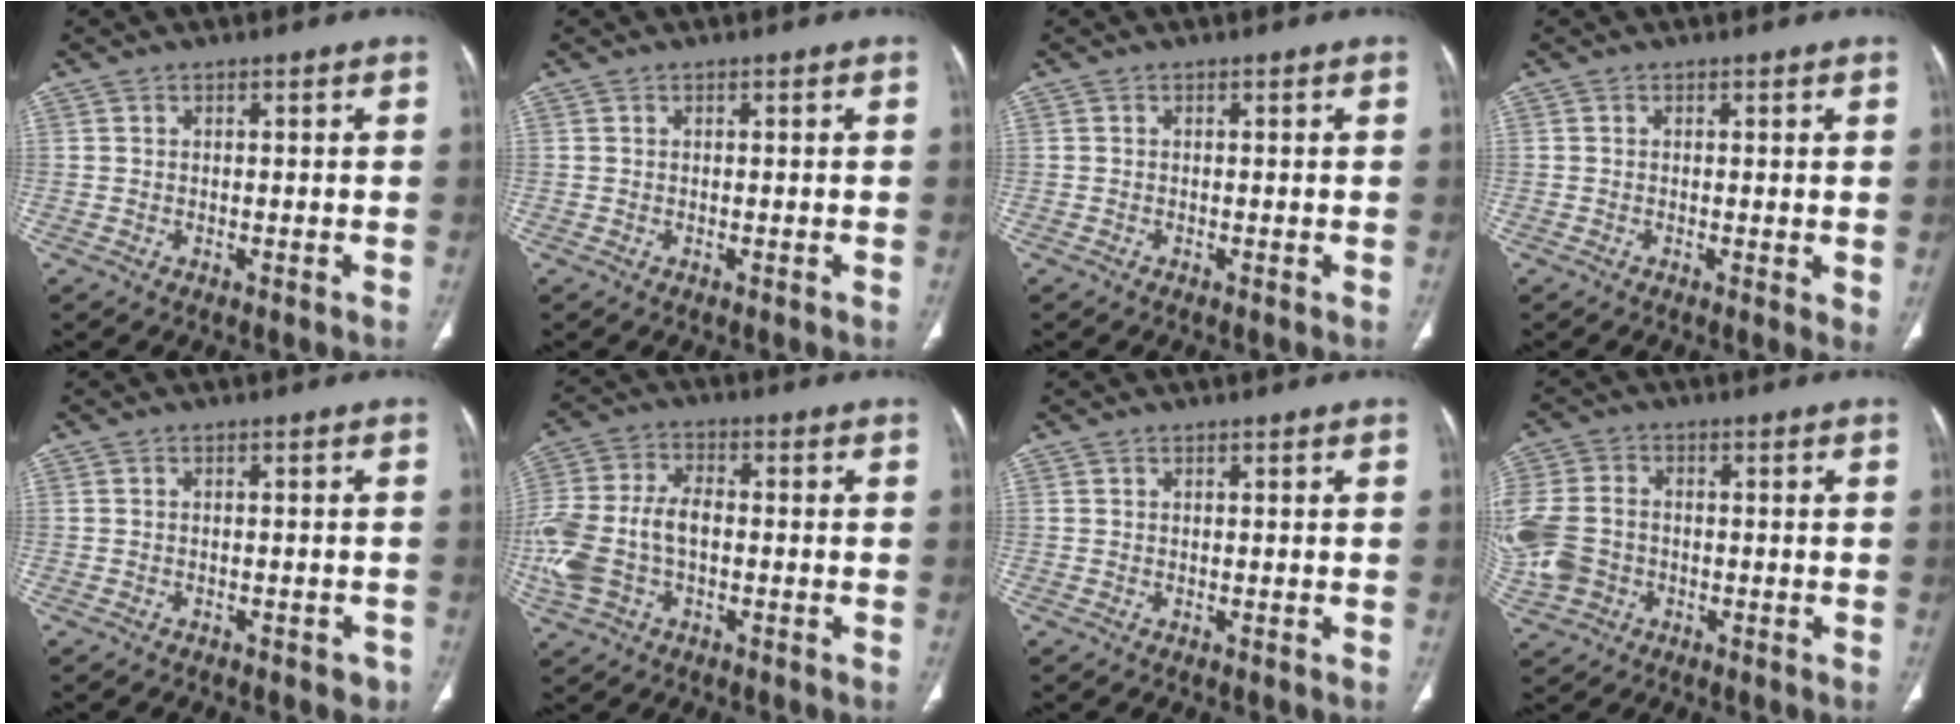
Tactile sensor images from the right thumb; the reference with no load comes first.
{"total": 0.0}
{"total": 0.0}
{"total": 2.0, "force": [0.2, 0.7, 1.9], "torque": [-0.028, -0.008, -0.001]}
{"total": 4.3, "force": [-3.3, 2.1, 1.6], "torque": [-0.010, 0.013, -0.033]}
{"total": 13.1, "force": [-2.2, 8.2, 10.0], "torque": [-0.235, 0.026, -0.039]}
{"total": 0.0}
{"total": 11.1, "force": [-2.1, 8.9, 6.3], "torque": [-0.156, 0.011, -0.035]}